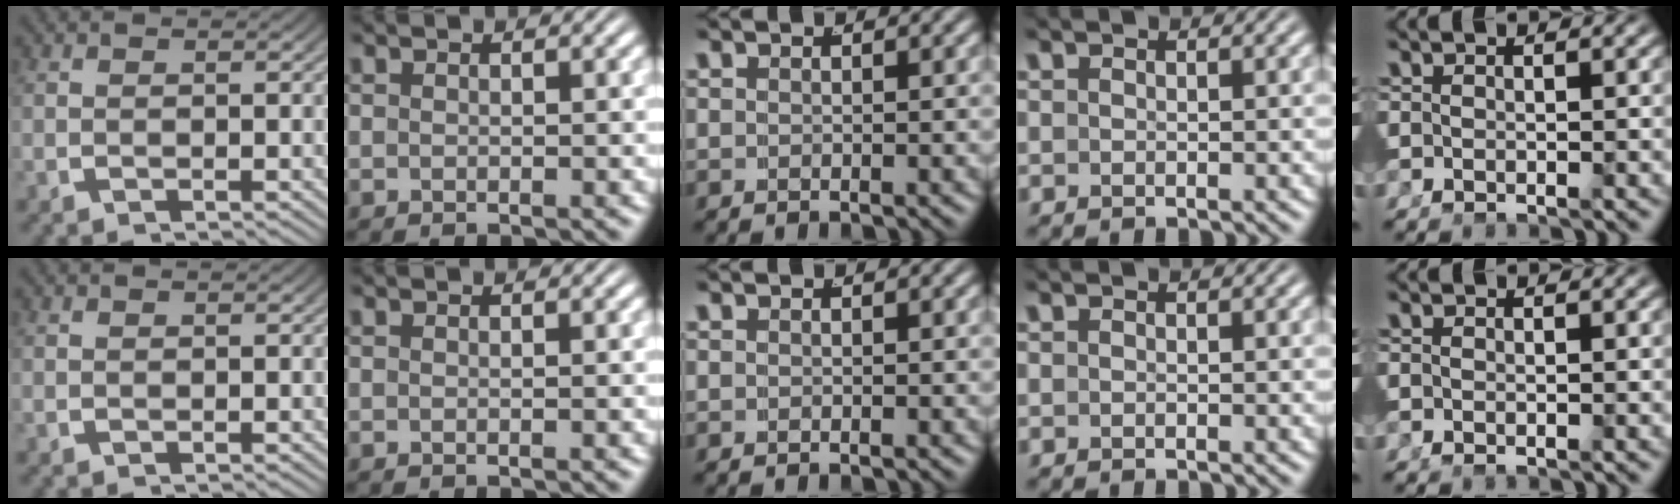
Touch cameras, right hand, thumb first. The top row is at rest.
{"little": {"total": 0.5, "force": [-0.2, 0.5, 0.2], "torque": [-0.008, -0.002, -0.003]}}